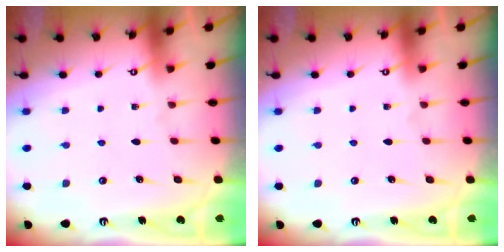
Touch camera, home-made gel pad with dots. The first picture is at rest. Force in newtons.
{"total": 0.0}